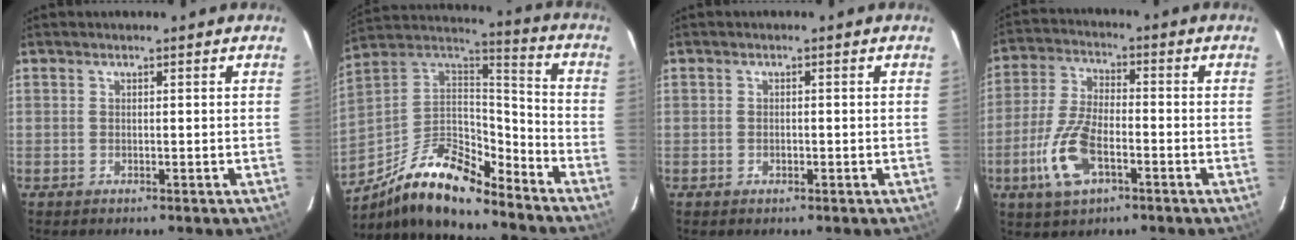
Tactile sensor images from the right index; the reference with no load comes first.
{"total": 18.5, "force": [-13.4, 6.0, 11.3], "torque": [-0.221, 0.000, -0.246]}
{"total": 0.8, "force": [-0.3, 0.6, 0.3], "torque": [-0.002, -0.001, -0.004]}
{"total": 11.5, "force": [-4.7, 5.1, 9.1], "torque": [-0.203, -0.003, -0.086]}